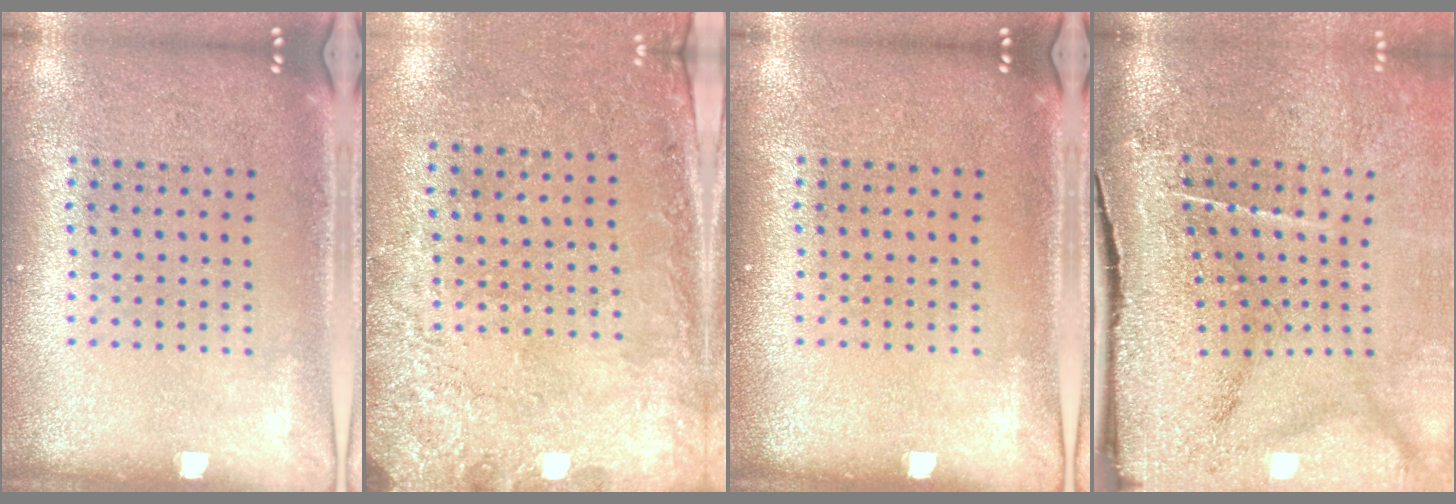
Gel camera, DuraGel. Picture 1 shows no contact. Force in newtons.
{"total": 2.7, "press": 2.1, "slide": 1.6}
{"total": 0.0}
{"total": 4.7, "press": 3.8, "slide": 2.8}